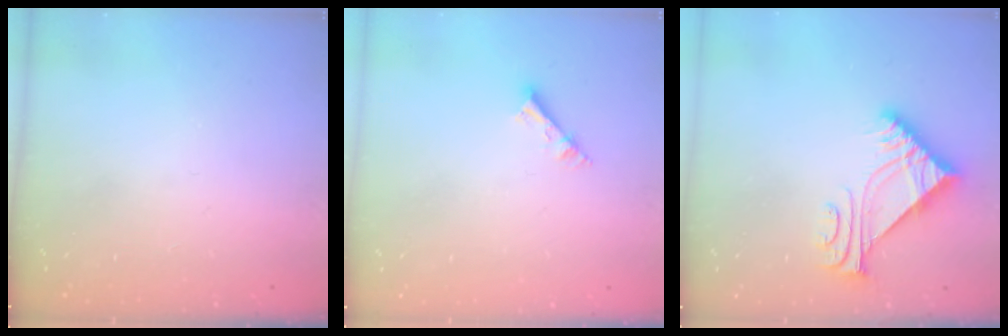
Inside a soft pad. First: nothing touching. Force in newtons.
{"total": 2.6, "press": 2.5, "slide": 0.2}
{"total": 7.0, "press": 6.9, "slide": 0.8}